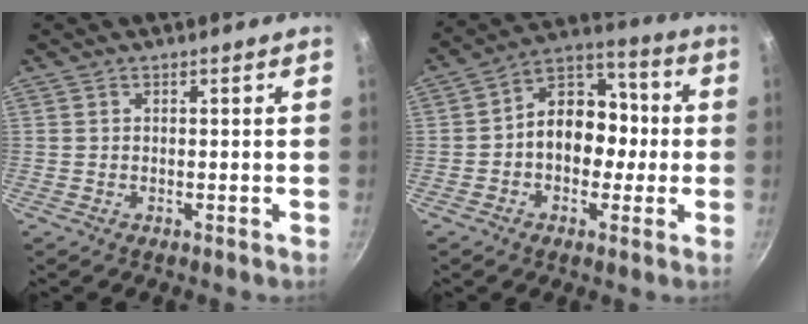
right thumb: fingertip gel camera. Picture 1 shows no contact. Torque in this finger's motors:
{"motor_torque": [-0.20, 0.66, 0.54, 0.01, 0.13]}